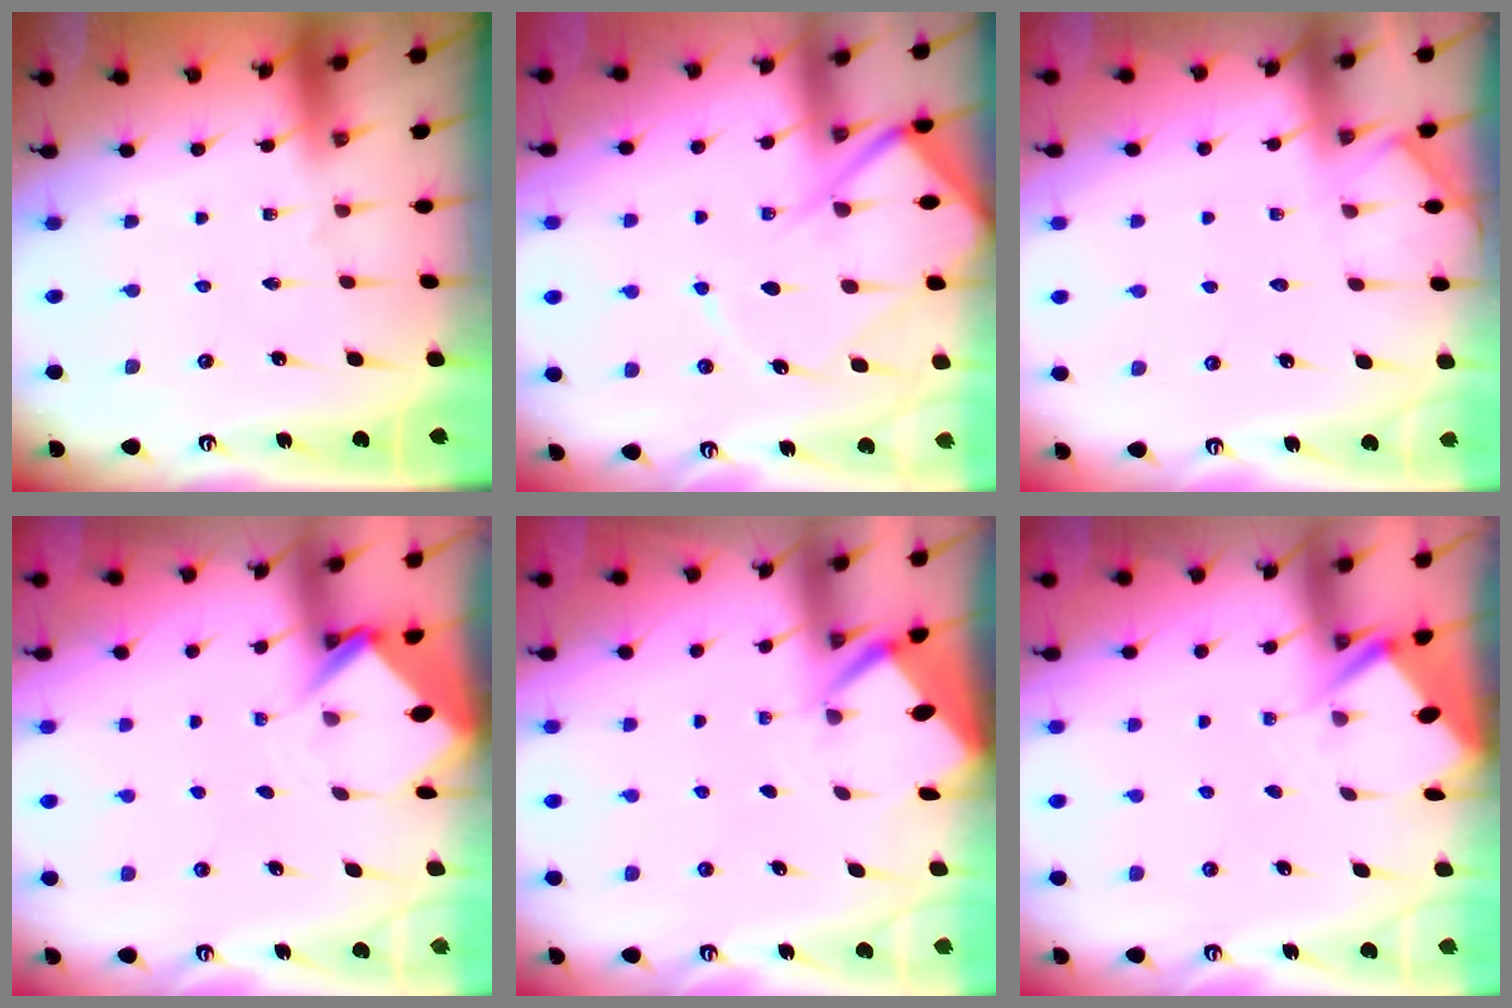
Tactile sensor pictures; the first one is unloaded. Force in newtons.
{"total": 12.1, "press": 12.0, "slide": 1.3}
{"total": 3.7, "press": 3.6, "slide": 0.4}
{"total": 3.8, "press": 3.8, "slide": 0.2}
{"total": 2.6, "press": 2.6, "slide": 0.3}
{"total": 2.9, "press": 2.8, "slide": 0.3}